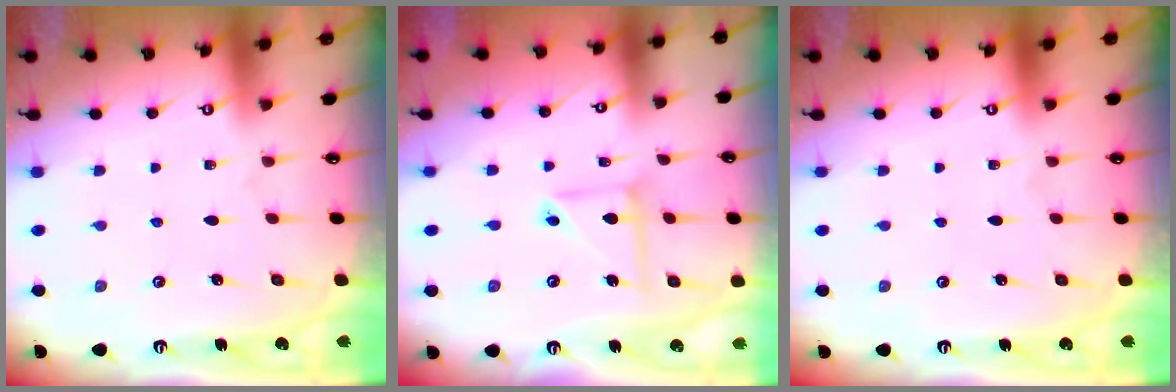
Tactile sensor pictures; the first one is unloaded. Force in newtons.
{"total": 7.6, "press": 7.6, "slide": 0.5}
{"total": 0.0}